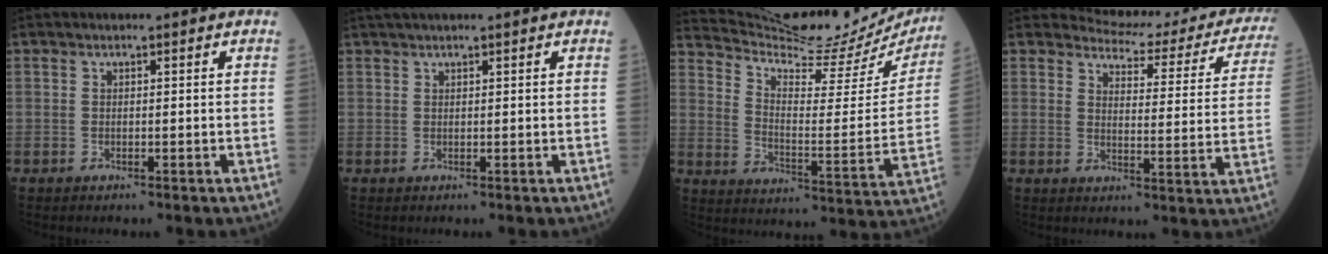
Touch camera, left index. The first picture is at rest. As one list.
[{"total": 2.5, "force": [2.1, -0.6, 1.2], "torque": [-0.020, 0.018, 0.043]}, {"total": 25.3, "force": [23.6, 4.0, 7.9], "torque": [-0.136, -0.060, 0.315]}, {"total": 17.3, "force": [16.6, 3.8, 3.1], "torque": [-0.014, -0.066, 0.168]}]